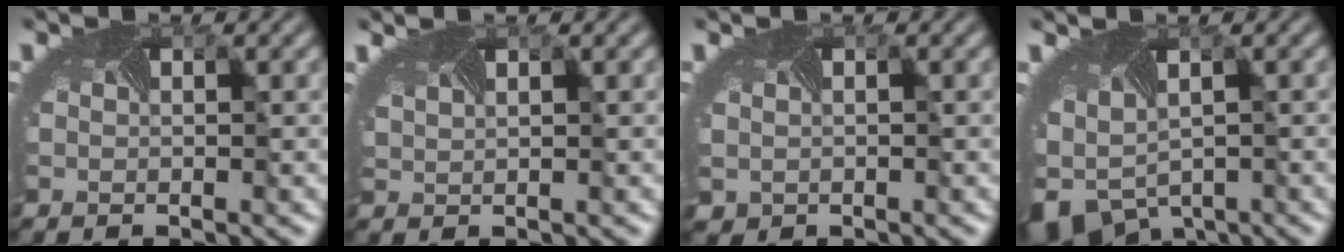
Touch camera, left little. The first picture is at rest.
{"total": 1.7, "force": [1.4, 0.5, 0.9], "torque": [-0.031, -0.001, 0.023]}
{"total": 1.2, "force": [-0.4, 1.1, 0.2], "torque": [-0.015, -0.009, 0.011]}
{"total": 5.3, "force": [-3.3, 3.3, 2.5], "torque": [-0.063, -0.043, -0.049]}